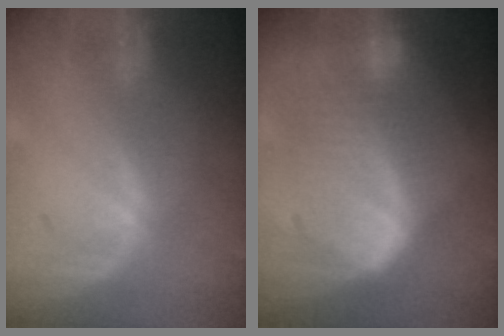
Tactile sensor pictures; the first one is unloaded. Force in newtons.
{"total": 9.5, "press": 9.5, "slide": 0.3}